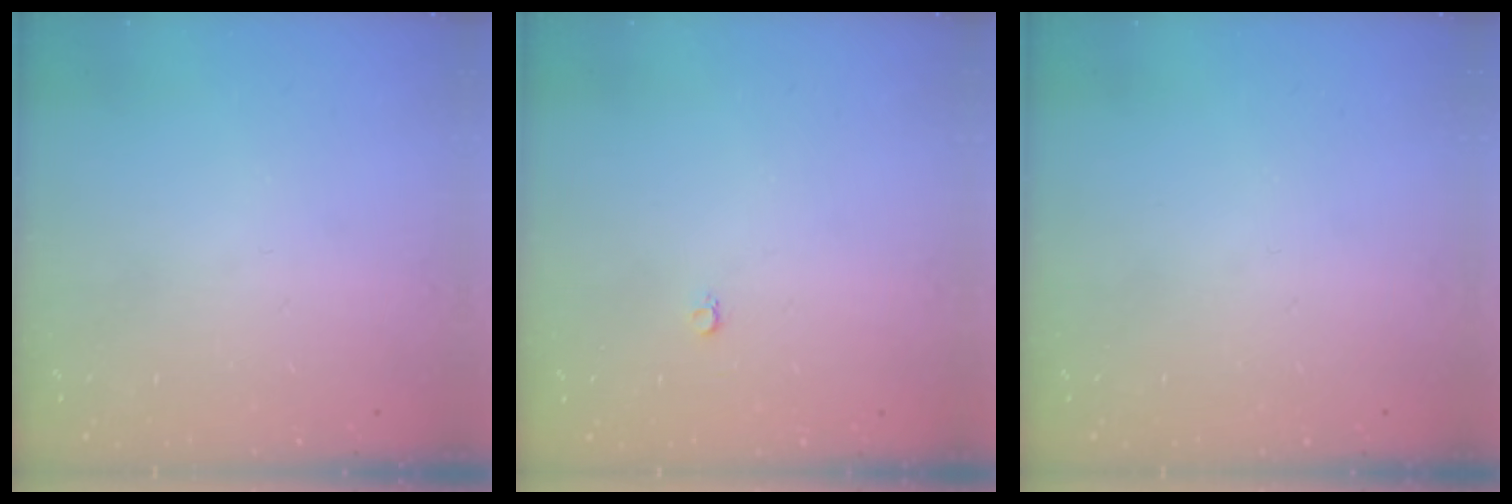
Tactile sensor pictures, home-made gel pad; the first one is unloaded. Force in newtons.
{"total": 2.6, "press": 2.6, "slide": 0.3}
{"total": 0.0}